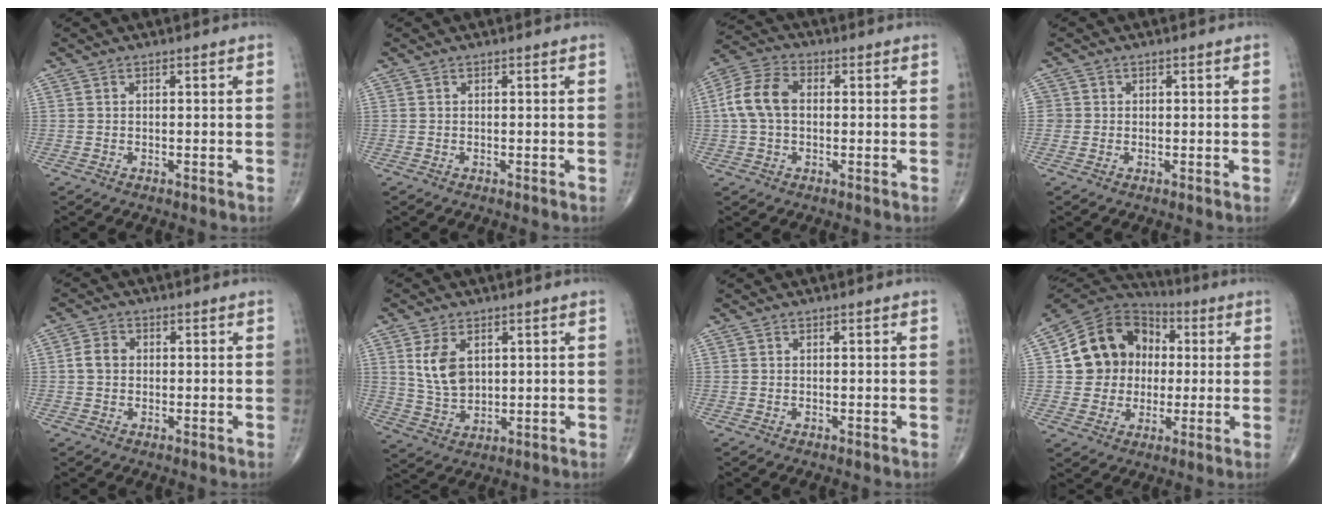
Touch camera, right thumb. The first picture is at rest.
{"total": 0.0}
{"total": 8.9, "force": [0.4, 6.0, 6.5], "torque": [-0.135, 0.027, 0.000]}
{"total": 1.6, "force": [0.0, 1.6, 0.0], "torque": [0.013, 0.006, -0.003]}
{"total": 3.3, "force": [0.1, 2.7, 1.9], "torque": [-0.033, 0.007, -0.005]}
{"total": 7.9, "force": [2.4, 5.1, 5.6], "torque": [-0.093, -0.011, 0.058]}
{"total": 0.0}
{"total": 15.2, "force": [1.5, 13.4, 7.0], "torque": [-0.087, 0.023, 0.024]}